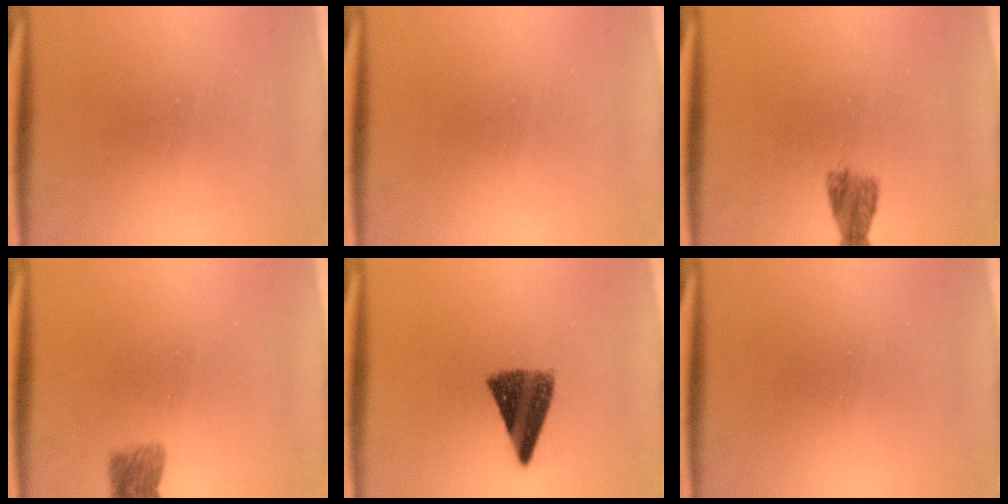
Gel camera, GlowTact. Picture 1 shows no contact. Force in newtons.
{"total": 0.0}
{"total": 2.1}
{"total": 4.5}
{"total": 8.7}
{"total": 0.0}